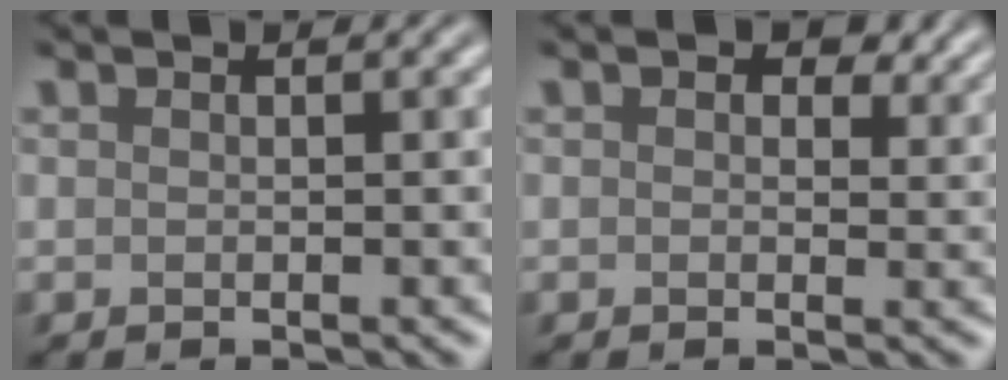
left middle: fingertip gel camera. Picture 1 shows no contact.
{"total": 2.7, "force": [1.3, 1.5, 1.8], "torque": [-0.021, -0.002, 0.016]}